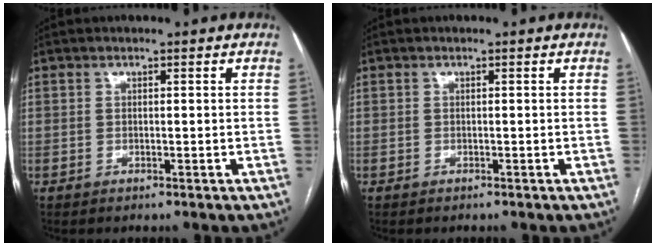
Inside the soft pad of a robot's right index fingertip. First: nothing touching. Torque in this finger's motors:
{"motor_torque": [-0.23, 0.32, -0.03, 0.00]}